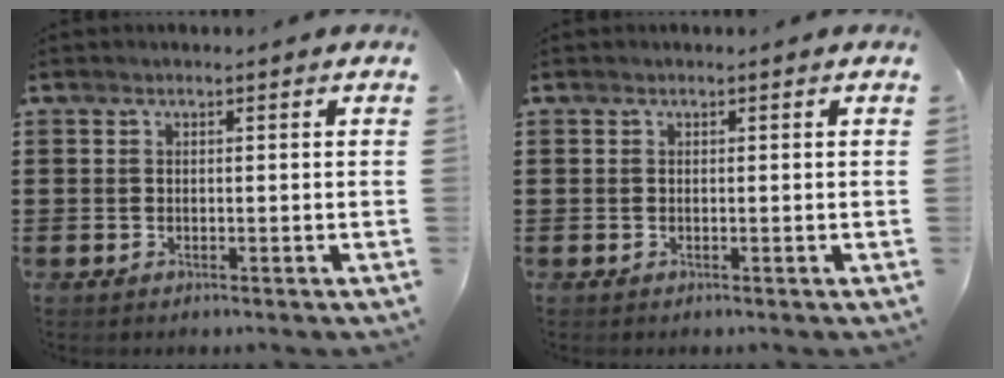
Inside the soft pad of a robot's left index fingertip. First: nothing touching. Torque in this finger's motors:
{"motor_torque": [0.06, 0.01, 0.00, 0.00]}